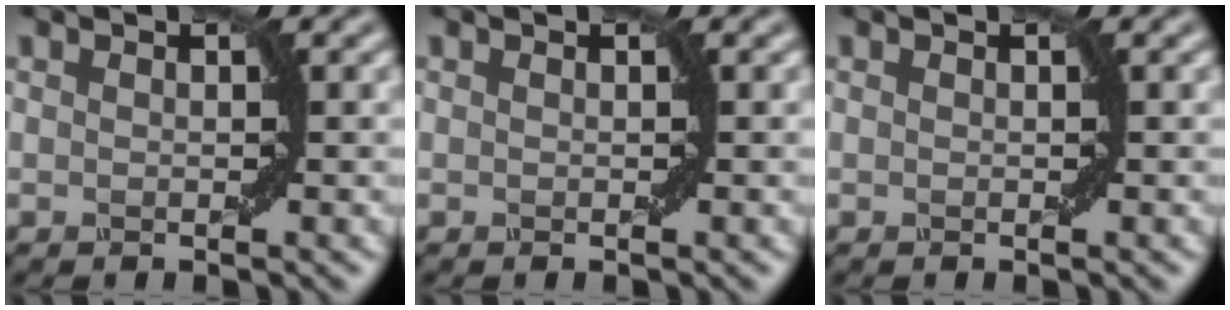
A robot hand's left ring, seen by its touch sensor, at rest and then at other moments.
{"total": 0.0}
{"total": 0.0}